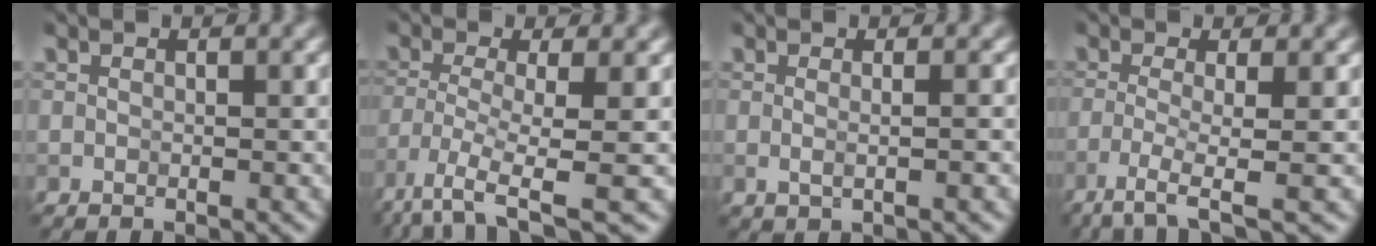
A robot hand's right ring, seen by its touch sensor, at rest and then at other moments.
{"total": 6.0, "force": [-3.6, 1.1, 4.7], "torque": [-0.095, -0.012, -0.077]}
{"total": 2.4, "force": [0.4, 1.1, 2.1], "torque": [-0.018, -0.004, -0.007]}
{"total": 3.8, "force": [-1.9, 0.6, 3.2], "torque": [-0.059, -0.005, -0.049]}